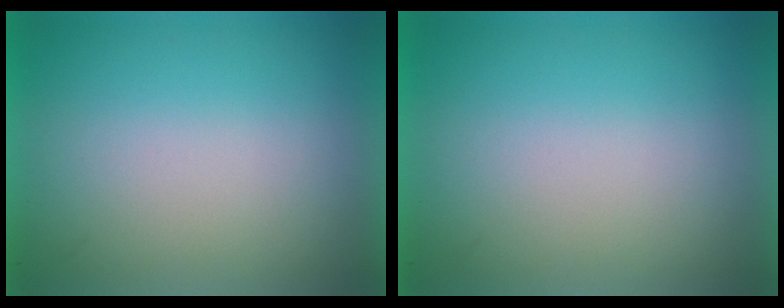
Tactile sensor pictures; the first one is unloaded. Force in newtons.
{"total": 0.0}